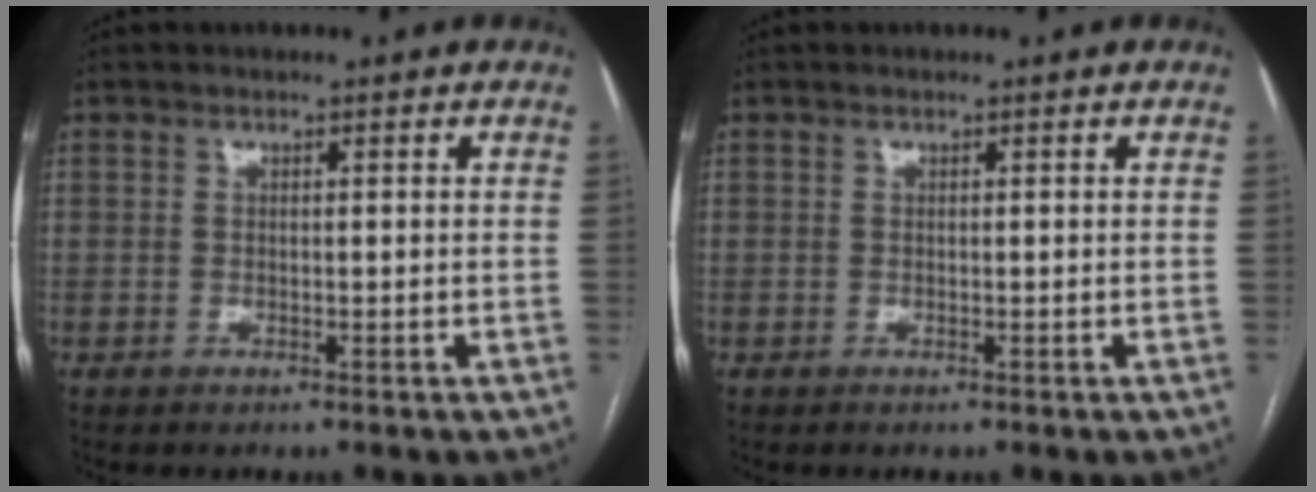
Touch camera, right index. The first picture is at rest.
{"total": 0.0}